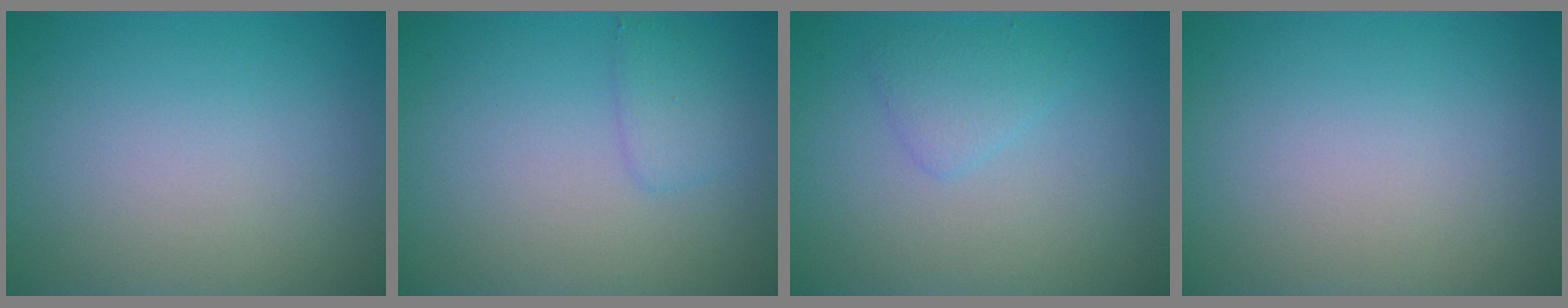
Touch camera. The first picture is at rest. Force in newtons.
{"total": 1.7, "press": 1.7, "slide": 0.2}
{"total": 1.6, "press": 1.6, "slide": 0.1}
{"total": 0.0}